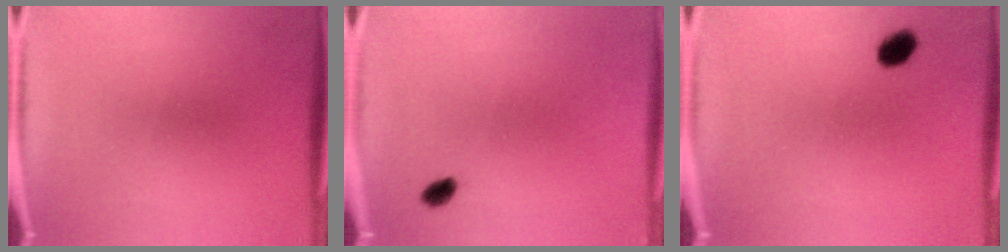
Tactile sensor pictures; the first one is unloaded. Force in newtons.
{"total": 1.9}
{"total": 3.3}